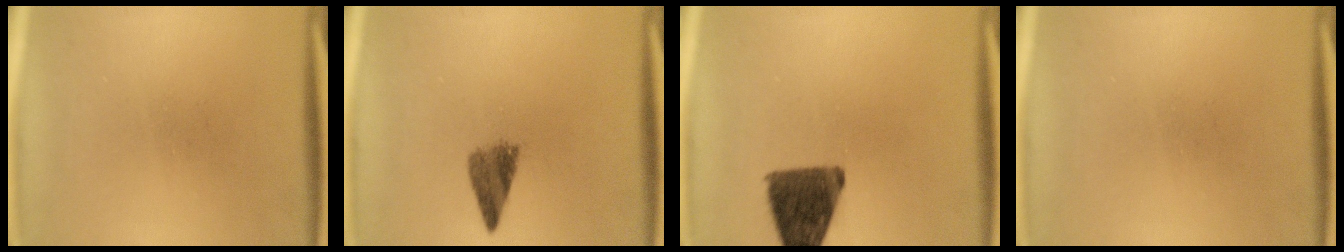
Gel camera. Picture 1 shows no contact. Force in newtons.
{"total": 3.9}
{"total": 11.7}
{"total": 0.0}